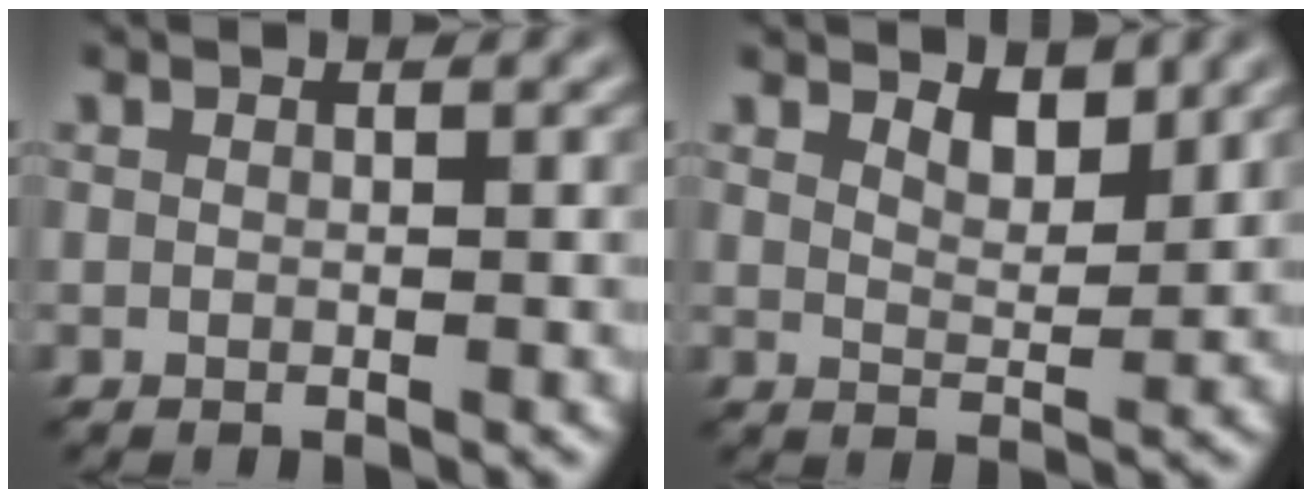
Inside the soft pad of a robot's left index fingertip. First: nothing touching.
{"total": 2.2, "force": [1.7, 0.7, 1.1], "torque": [-0.024, -0.005, 0.028]}